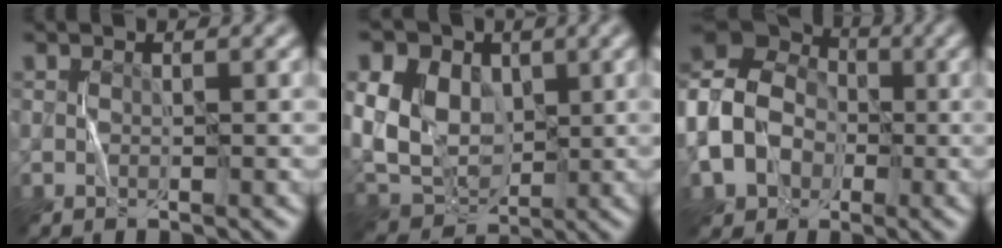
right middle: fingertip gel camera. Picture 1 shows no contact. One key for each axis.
{"total": 11.6, "fx": 2.5, "fy": 8.8, "fz": 7.0, "tx": -0.148, "ty": 0.024, "tz": 0.031}
{"total": 12.0, "fx": -2.6, "fy": 10.0, "fz": 6.0, "tx": -0.138, "ty": -0.006, "tz": -0.081}